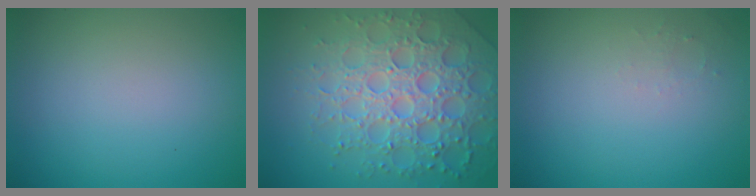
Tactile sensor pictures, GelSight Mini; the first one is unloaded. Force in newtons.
{"total": 7.3, "press": 7.2, "slide": 1.6}
{"total": 0.8, "press": 0.8, "slide": 0.3}